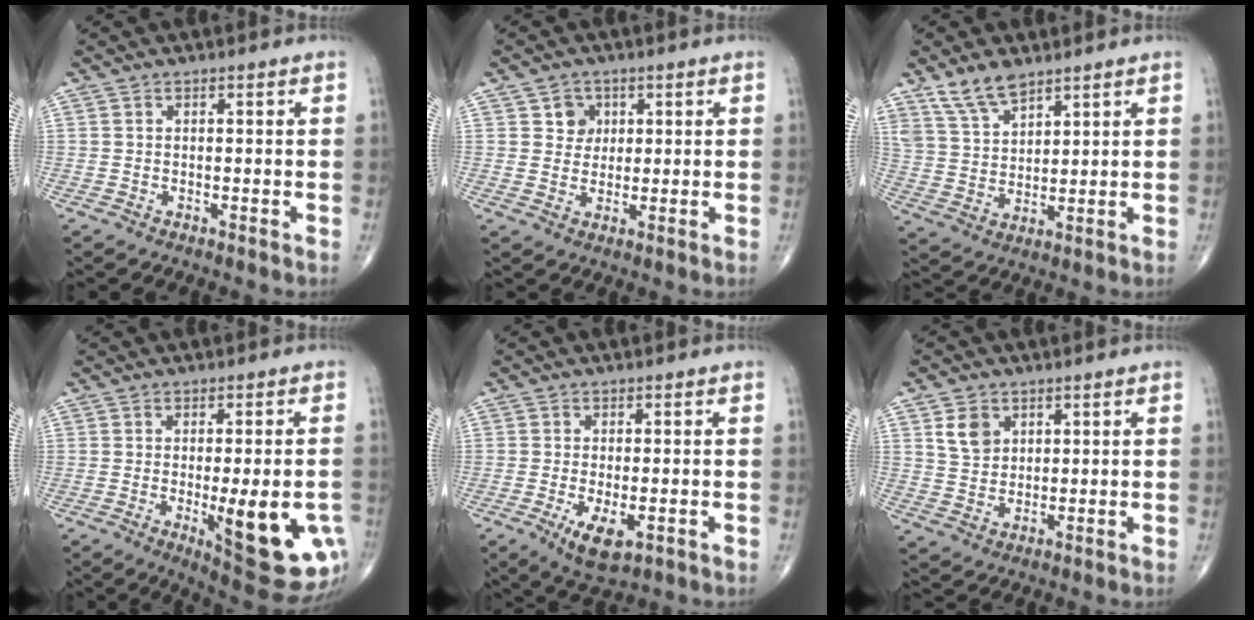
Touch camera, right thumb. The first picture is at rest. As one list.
[{"total": 4.0, "force": [1.5, 3.5, 1.1], "torque": [0.007, -0.004, 0.021]}, {"total": 7.9, "force": [6.0, 3.5, 3.9], "torque": [-0.062, -0.027, 0.123]}, {"total": 16.5, "force": [-3.9, 4.9, 15.2], "torque": [-0.166, -0.011, -0.031]}, {"total": 6.4, "force": [-2.1, 2.7, 5.4], "torque": [-0.096, -0.013, -0.029]}, {"total": 5.2, "force": [2.3, 4.0, 2.5], "torque": [-0.028, -0.013, 0.047]}]